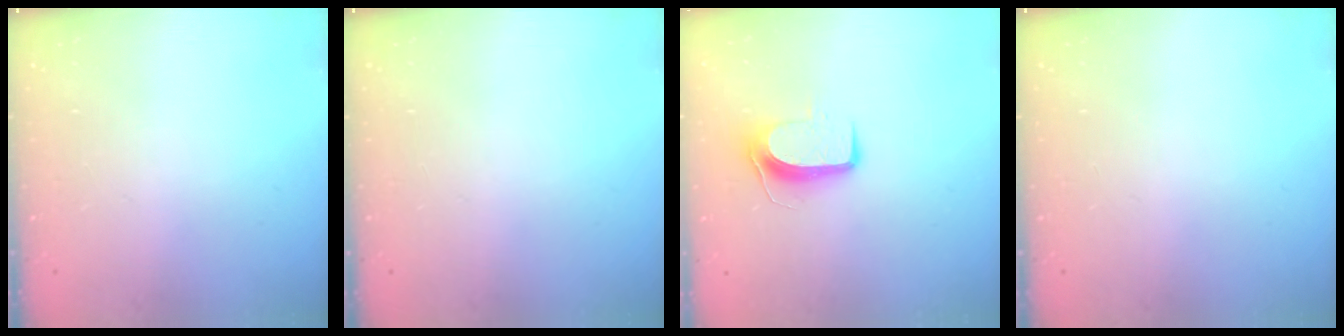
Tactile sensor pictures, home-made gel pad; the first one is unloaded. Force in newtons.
{"total": 0.0}
{"total": 8.8, "press": 8.8, "slide": 0.8}
{"total": 0.0}